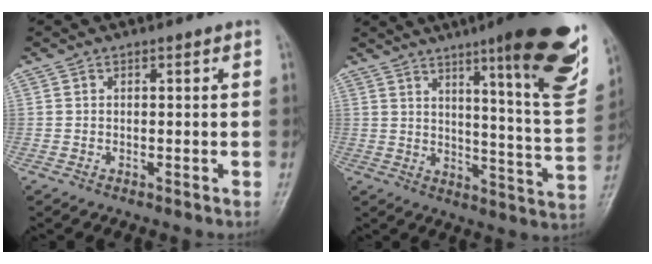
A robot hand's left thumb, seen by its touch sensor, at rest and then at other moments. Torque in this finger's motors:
{"motor_torque": [1.09, -0.12, 1.48, -1.27, 0.34]}